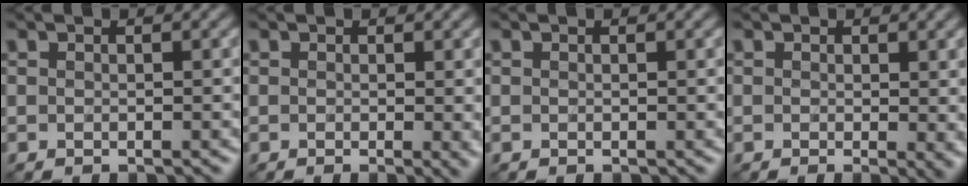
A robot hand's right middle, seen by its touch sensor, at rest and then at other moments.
{"total": 1.4, "force": [0.3, 0.2, 1.3], "torque": [-0.012, -0.007, 0.001]}
{"total": 0.0}
{"total": 1.9, "force": [0.4, 0.8, 1.7], "torque": [-0.013, -0.005, 0.002]}